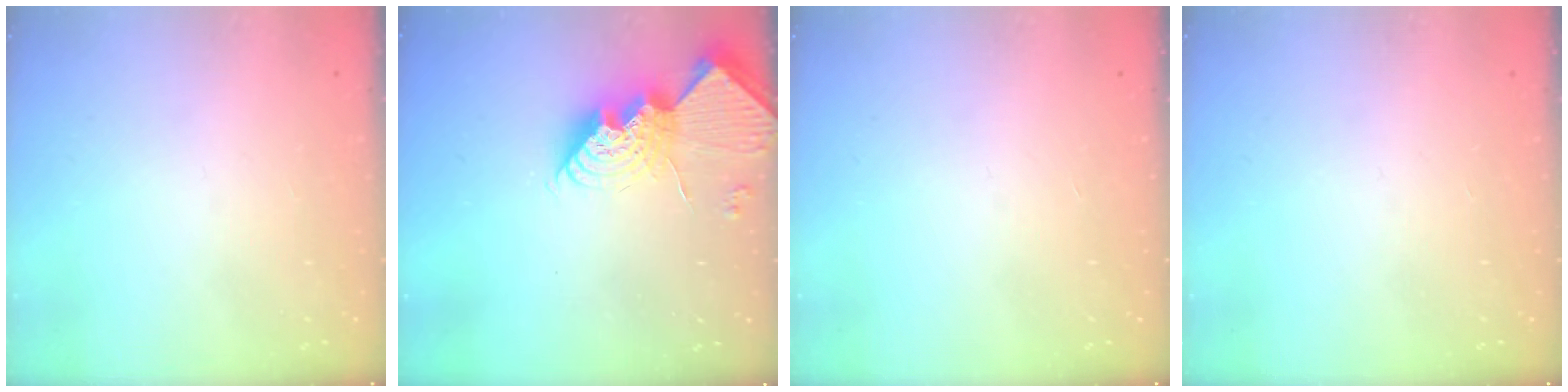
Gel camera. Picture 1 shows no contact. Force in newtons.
{"total": 15.8, "press": 15.7, "slide": 1.0}
{"total": 0.0}
{"total": 0.0}